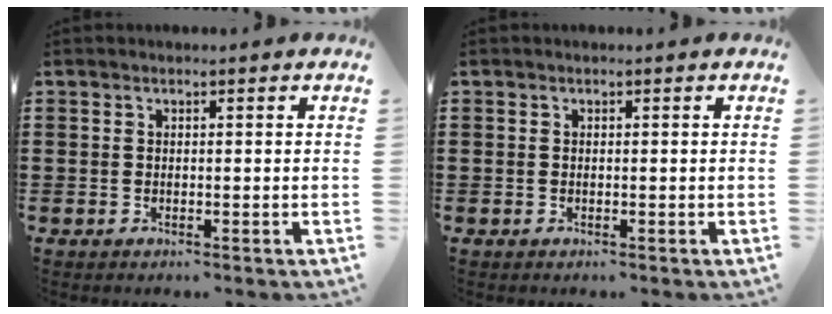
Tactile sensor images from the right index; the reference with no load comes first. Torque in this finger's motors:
{"motor_torque": [-0.02, 0.00, 0.00, -0.01]}